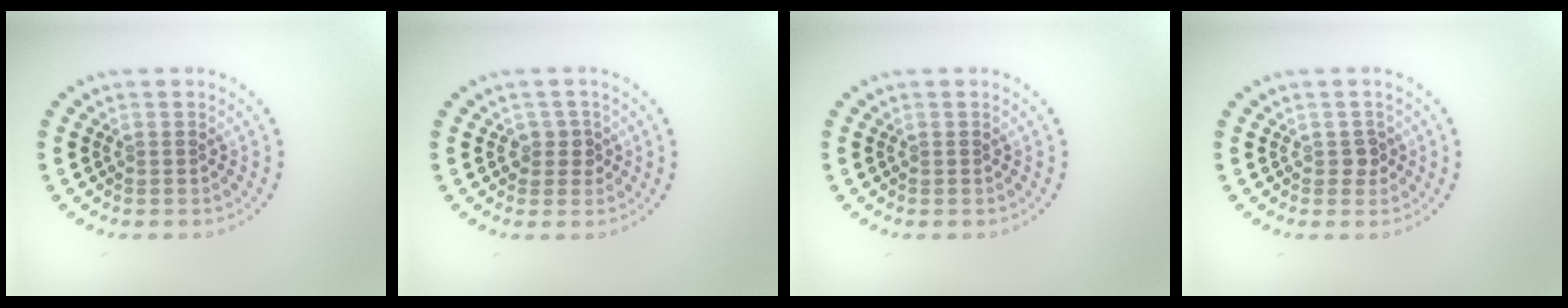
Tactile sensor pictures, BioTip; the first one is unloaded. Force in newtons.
{"total": 1.5, "press": 1.2, "slide": 0.9}
{"total": 0.0}
{"total": 1.1, "press": 1.0, "slide": 0.5}